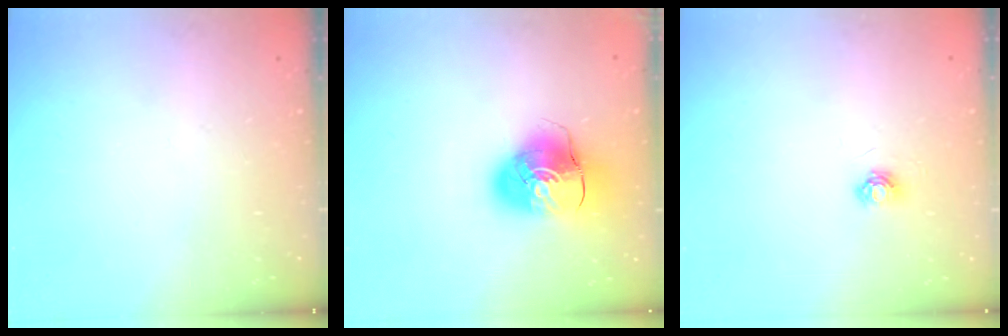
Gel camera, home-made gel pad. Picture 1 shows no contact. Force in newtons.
{"total": 10.8, "press": 10.6, "slide": 1.6}
{"total": 4.5, "press": 4.5, "slide": 0.5}